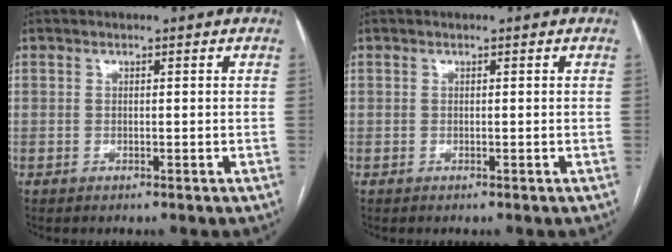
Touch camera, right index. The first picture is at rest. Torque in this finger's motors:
{"motor_torque": [0.00, 0.00, 0.00, 0.00]}